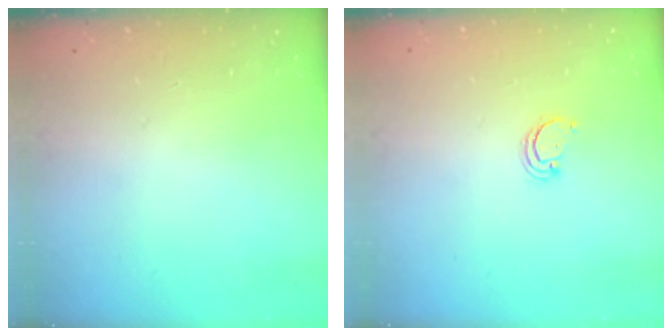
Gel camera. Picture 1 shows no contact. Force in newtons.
{"total": 2.2, "press": 2.2, "slide": 0.2}